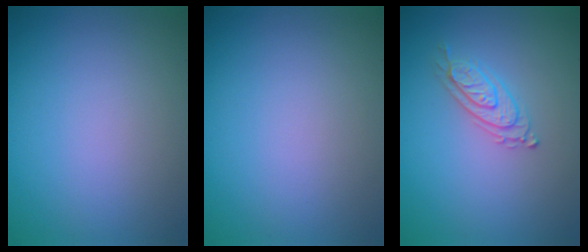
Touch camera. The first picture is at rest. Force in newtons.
{"total": 0.0}
{"total": 2.3, "press": 2.1, "slide": 0.9}